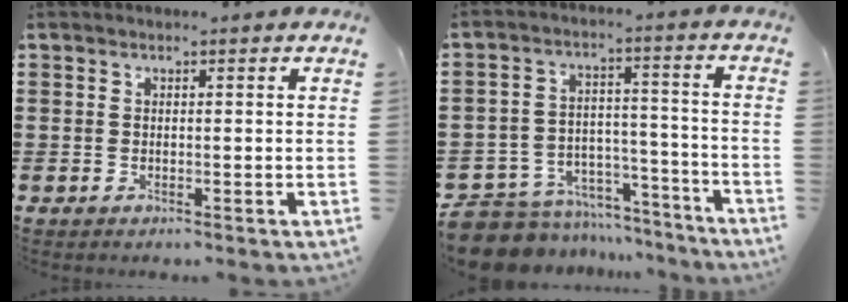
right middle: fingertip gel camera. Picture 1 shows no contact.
{"total": 8.5, "force": [-8.0, 2.7, 1.0], "torque": [-0.034, 0.022, -0.160]}